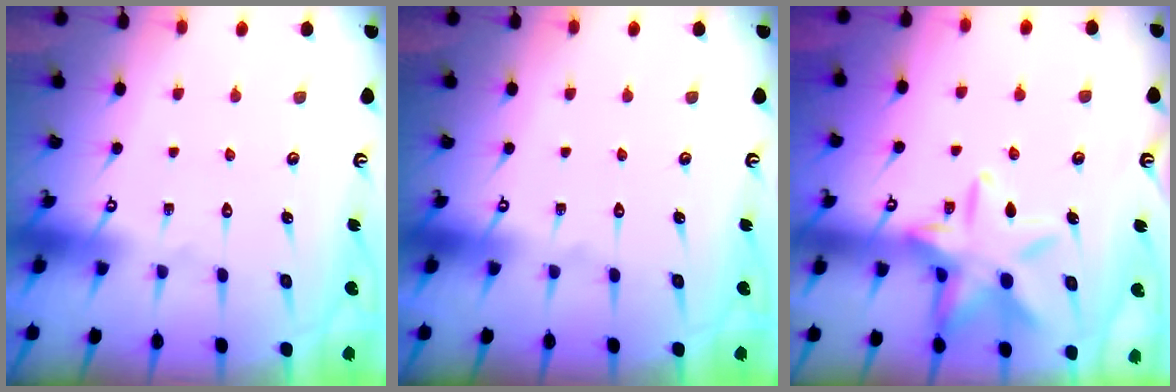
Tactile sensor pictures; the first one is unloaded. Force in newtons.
{"total": 0.0}
{"total": 14.9, "press": 14.9, "slide": 1.1}